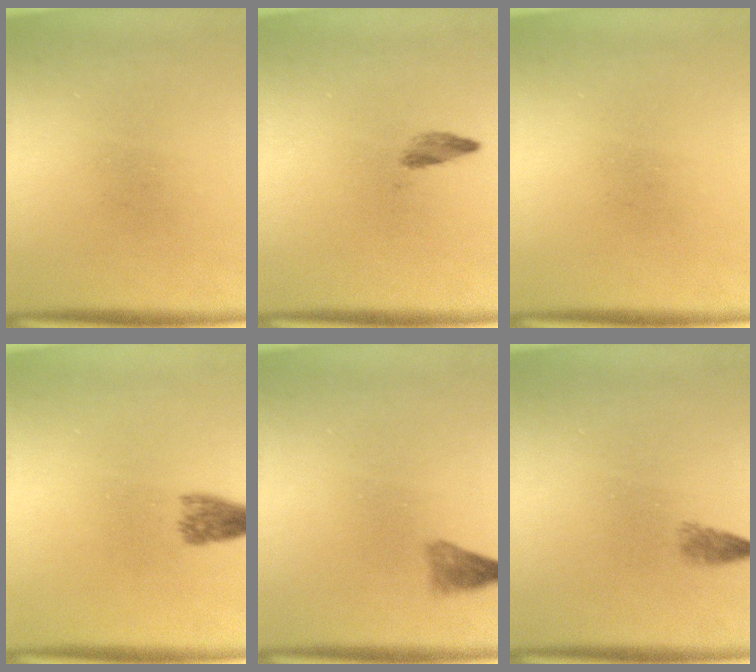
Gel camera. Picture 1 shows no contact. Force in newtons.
{"total": 1.4}
{"total": 0.0}
{"total": 2.7}
{"total": 1.7}
{"total": 1.3}